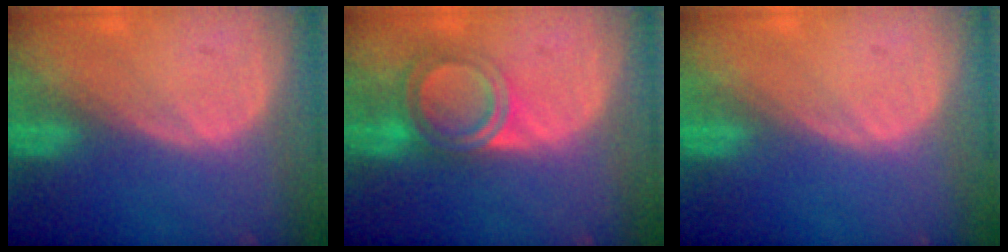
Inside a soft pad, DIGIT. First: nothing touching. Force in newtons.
{"total": 6.3, "press": 5.4, "slide": 3.3}
{"total": 0.0}